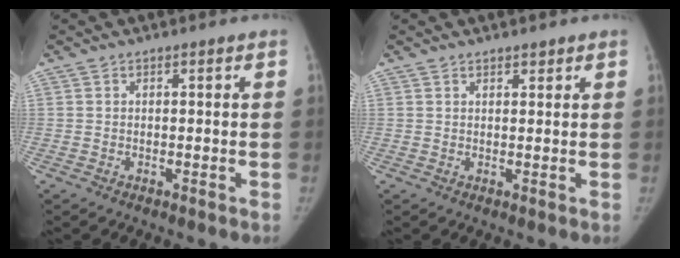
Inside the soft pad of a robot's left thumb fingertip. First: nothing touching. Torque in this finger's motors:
{"motor_torque": [-0.15, -0.02, 0.24, 0.44, -0.05]}